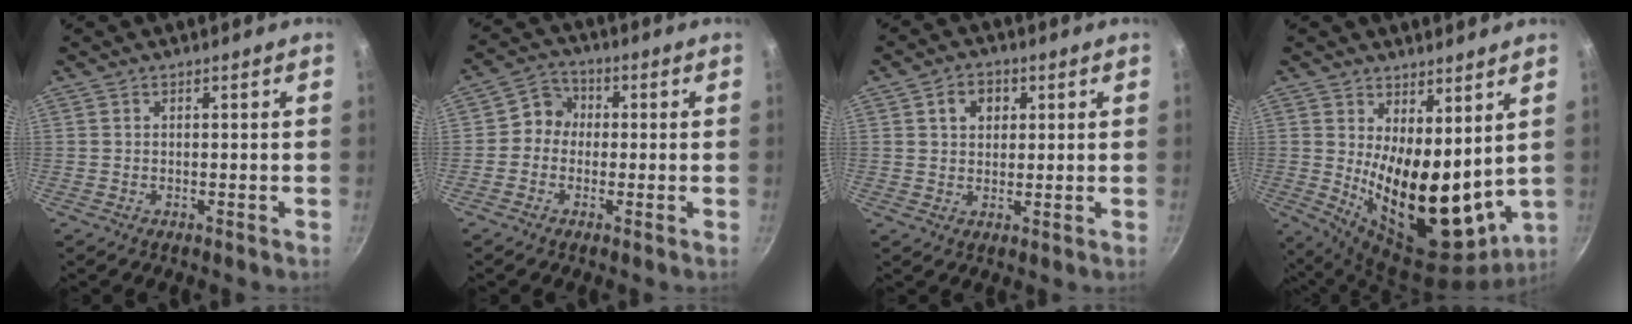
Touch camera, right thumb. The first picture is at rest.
{"total": 5.2, "force": [-0.4, 4.8, 1.9], "torque": [0.001, 0.018, -0.025]}
{"total": 5.1, "force": [1.7, 4.0, 2.6], "torque": [-0.022, 0.004, 0.025]}
{"total": 18.2, "force": [3.3, 8.9, 15.5], "torque": [-0.203, -0.058, 0.076]}